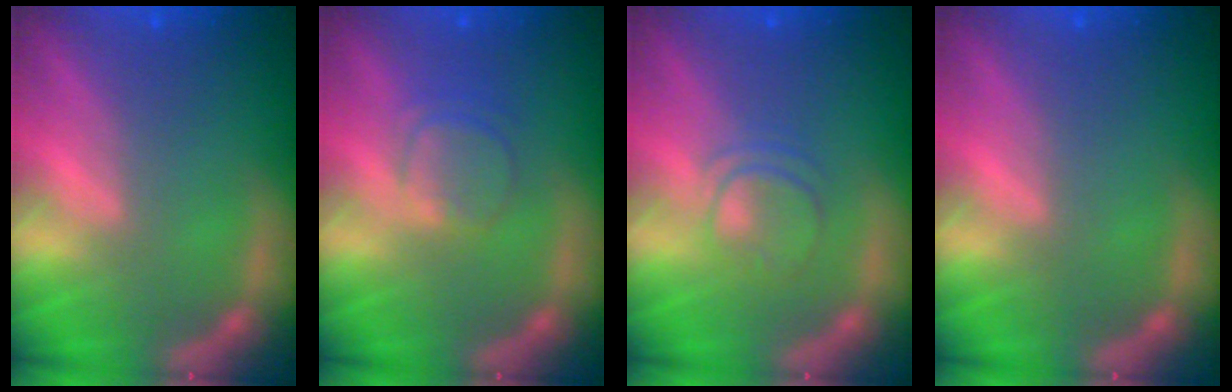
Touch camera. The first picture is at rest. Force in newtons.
{"total": 3.0}
{"total": 3.0}
{"total": 0.0}